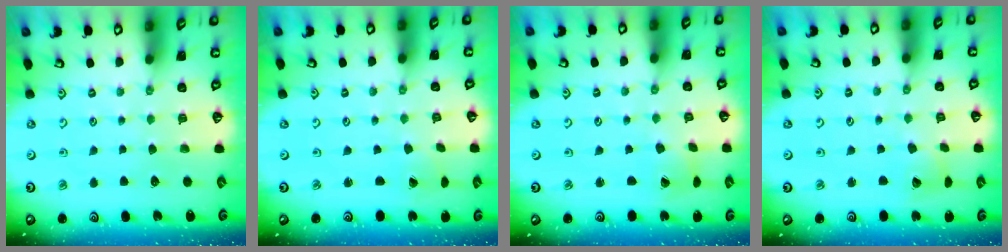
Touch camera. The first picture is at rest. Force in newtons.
{"total": 0.6, "press": 0.3, "slide": 0.5}
{"total": 1.8, "press": 1.7, "slide": 0.2}
{"total": 4.8, "press": 4.8, "slide": 0.5}